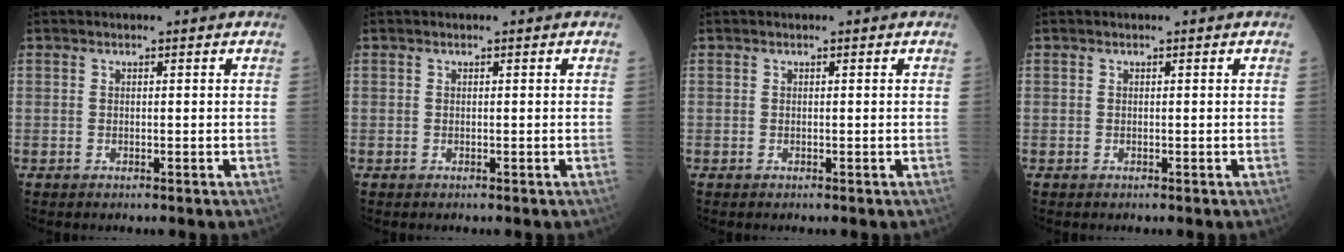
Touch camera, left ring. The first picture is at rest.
{"total": 0.0}
{"total": 0.0}
{"total": 0.0}